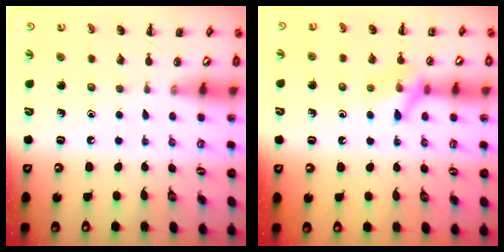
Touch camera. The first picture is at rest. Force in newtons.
{"total": 10.2, "press": 10.2, "slide": 0.7}